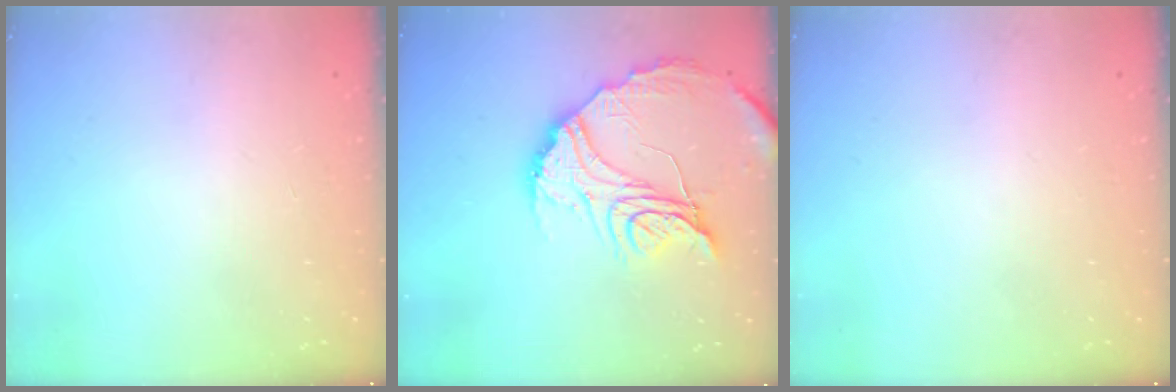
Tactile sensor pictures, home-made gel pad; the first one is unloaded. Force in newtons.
{"total": 18.0, "press": 18.0, "slide": 1.5}
{"total": 0.0}